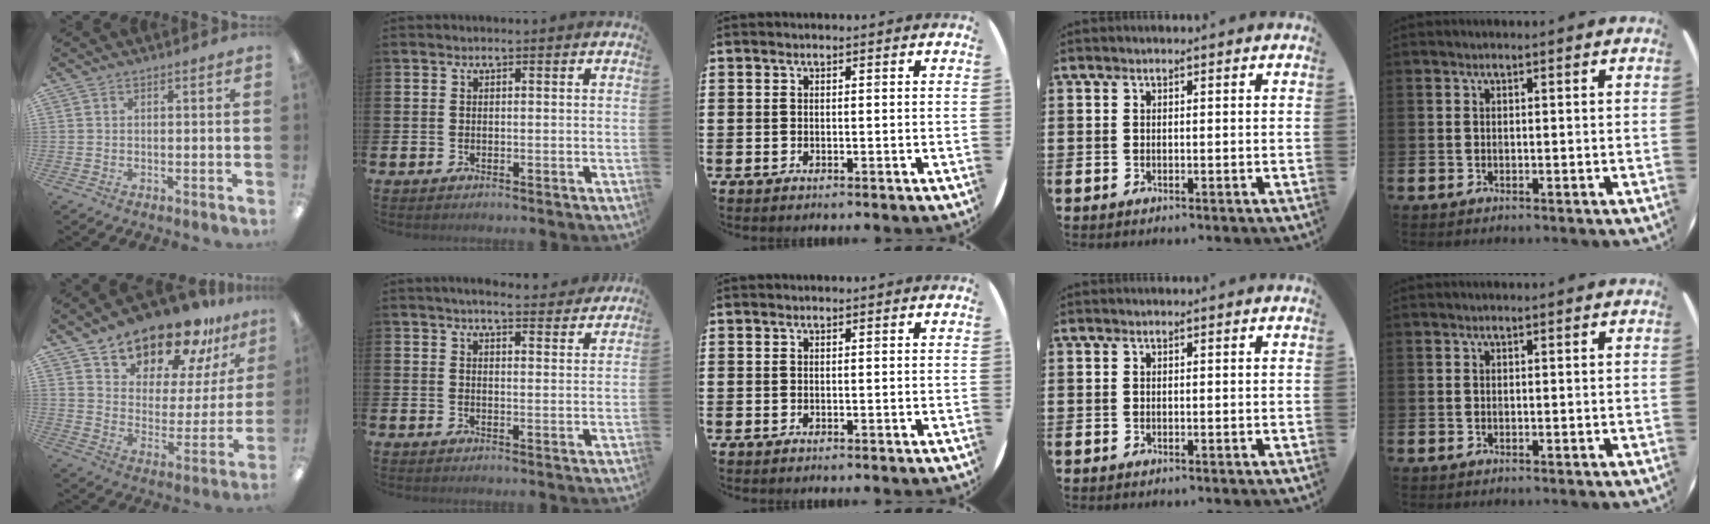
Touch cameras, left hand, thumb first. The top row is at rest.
{"thumb": {"total": 16.5, "force": [14.7, 6.0, 4.2], "torque": [-0.078, -0.125, 0.264]}, "index": {"total": 4.5, "force": [4.3, 0.3, 1.1], "torque": [-0.022, -0.024, 0.076]}}